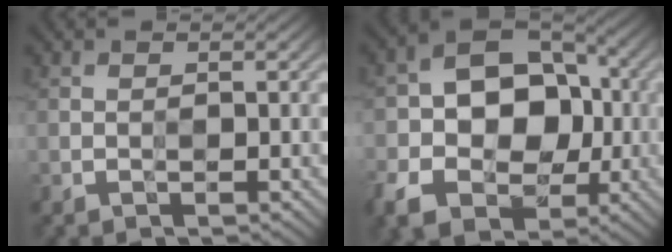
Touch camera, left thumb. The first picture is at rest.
{"total": 13.4, "force": [-2.3, 9.8, 8.8], "torque": [-0.150, -0.008, -0.049]}